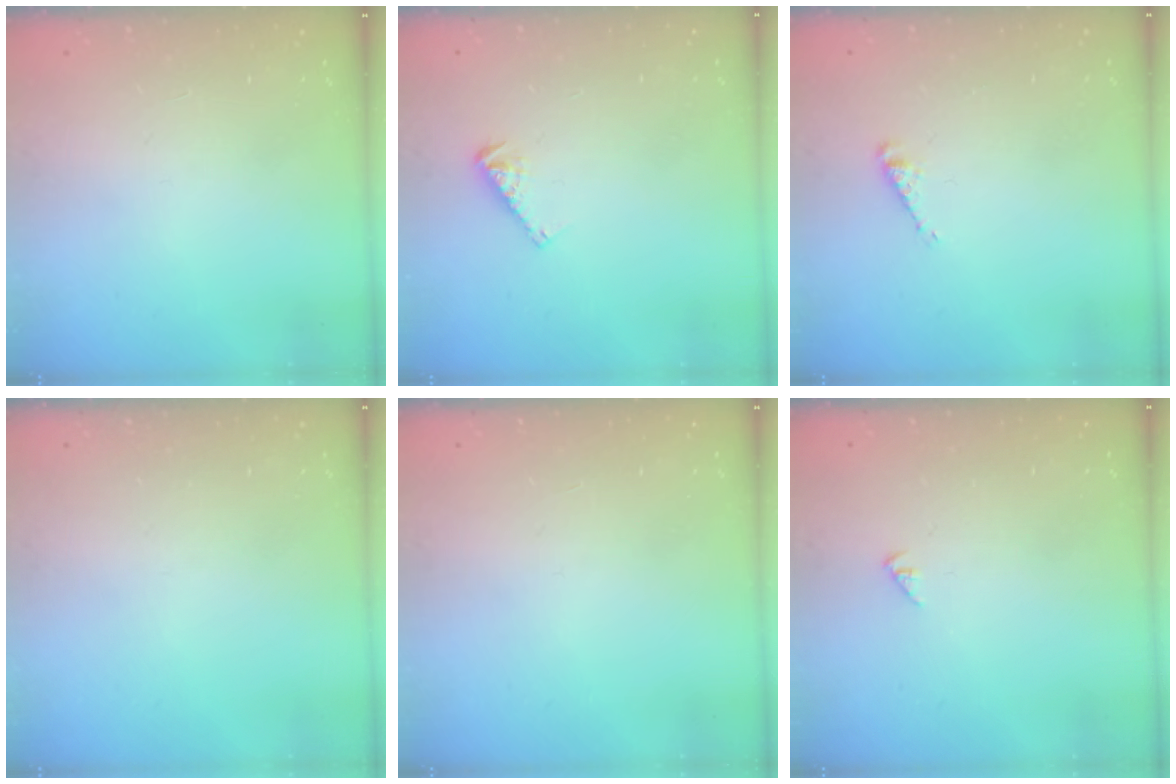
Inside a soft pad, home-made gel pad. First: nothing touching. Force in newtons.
{"total": 4.5, "press": 4.5, "slide": 0.0}
{"total": 3.5, "press": 3.5, "slide": 0.4}
{"total": 0.0}
{"total": 0.0}
{"total": 0.0}